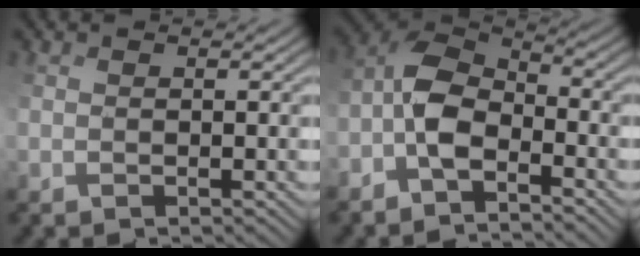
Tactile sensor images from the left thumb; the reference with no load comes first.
{"total": 5.9, "force": [-3.1, 2.0, 4.5], "torque": [-0.094, 0.011, -0.071]}